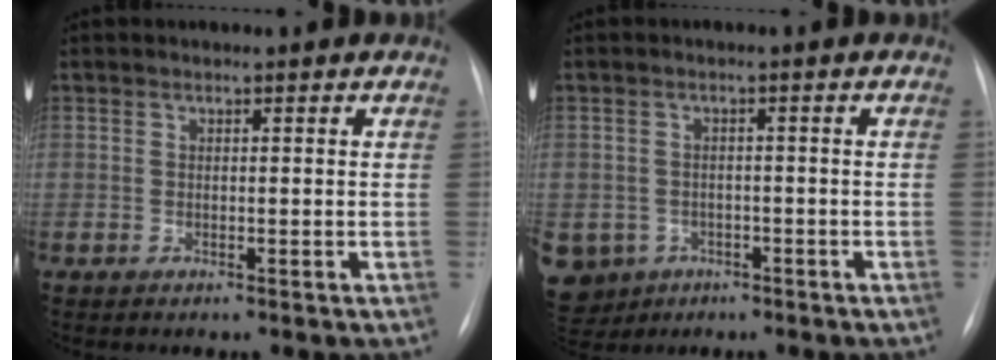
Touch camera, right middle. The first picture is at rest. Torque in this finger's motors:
{"motor_torque": [0.39, -0.32, 1.05, 0.19]}